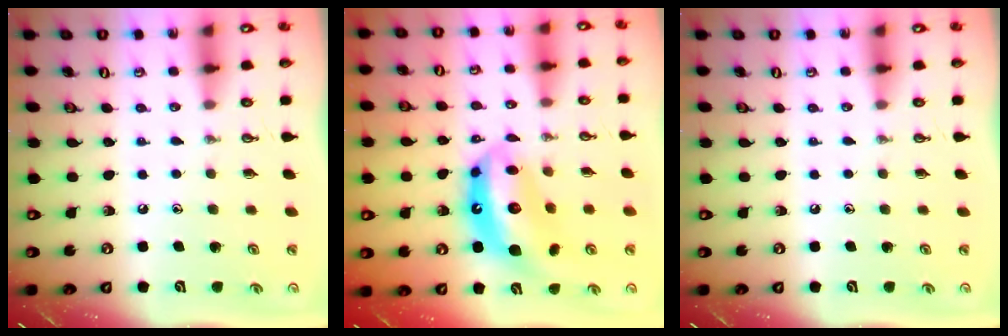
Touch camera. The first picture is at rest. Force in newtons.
{"total": 14.3, "press": 14.2, "slide": 1.7}
{"total": 0.0}